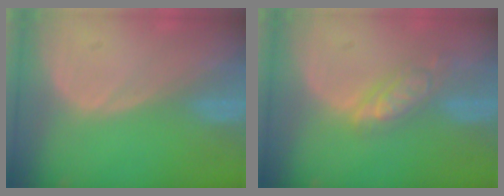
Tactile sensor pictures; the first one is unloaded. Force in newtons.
{"total": 5.5, "press": 5.0, "slide": 2.4}